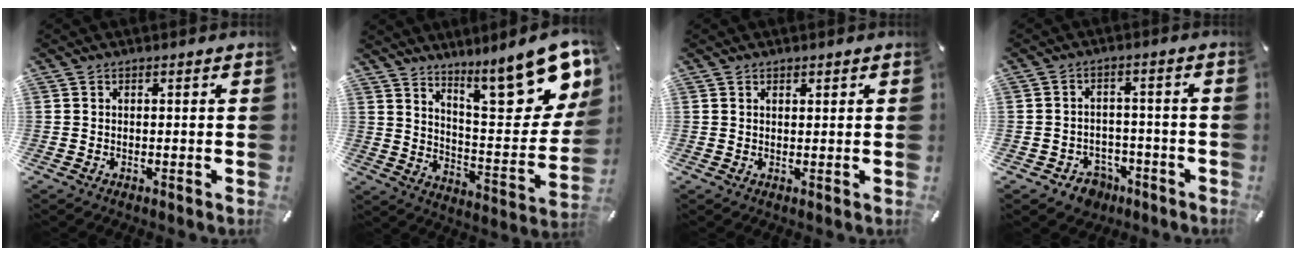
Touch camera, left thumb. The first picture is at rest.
{"total": 20.6, "force": [13.8, 6.4, 13.9], "torque": [-0.191, -0.108, 0.225]}
{"total": 0.9, "force": [0.7, 0.6, 0.2], "torque": [-0.004, 0.001, 0.014]}
{"total": 5.2, "force": [-2.9, 4.0, 1.5], "torque": [-0.029, 0.015, -0.053]}